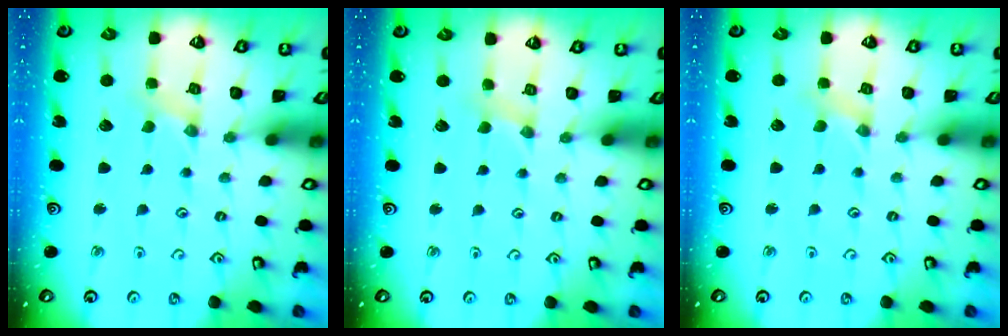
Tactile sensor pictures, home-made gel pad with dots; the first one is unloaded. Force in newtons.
{"total": 2.3, "press": 2.3, "slide": 0.3}
{"total": 0.0}